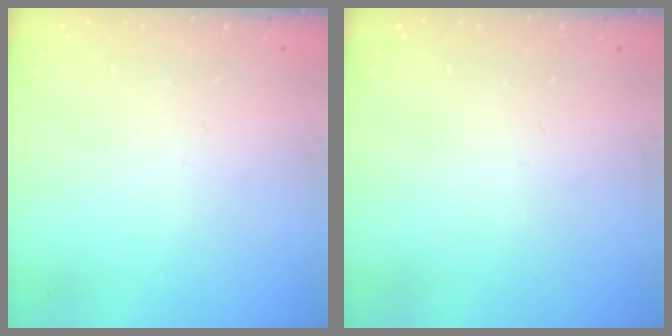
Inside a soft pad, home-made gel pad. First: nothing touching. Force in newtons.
{"total": 0.0}